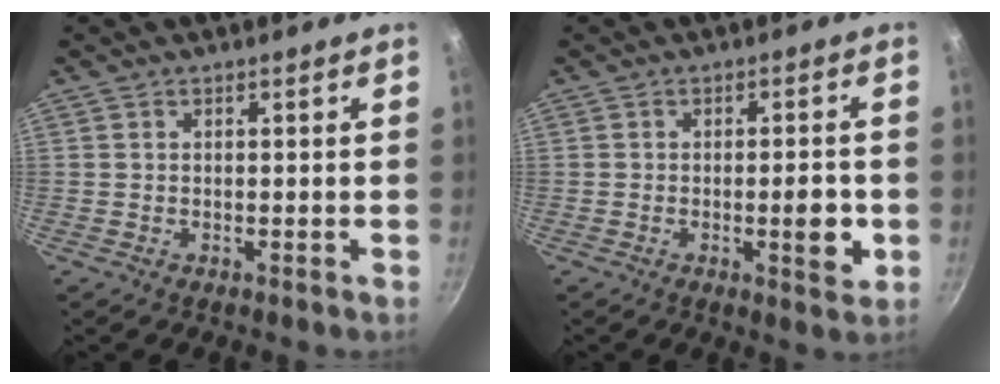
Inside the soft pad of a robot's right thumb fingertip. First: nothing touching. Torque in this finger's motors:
{"motor_torque": [2.33, 2.58, 2.02, -0.75, 0.77]}